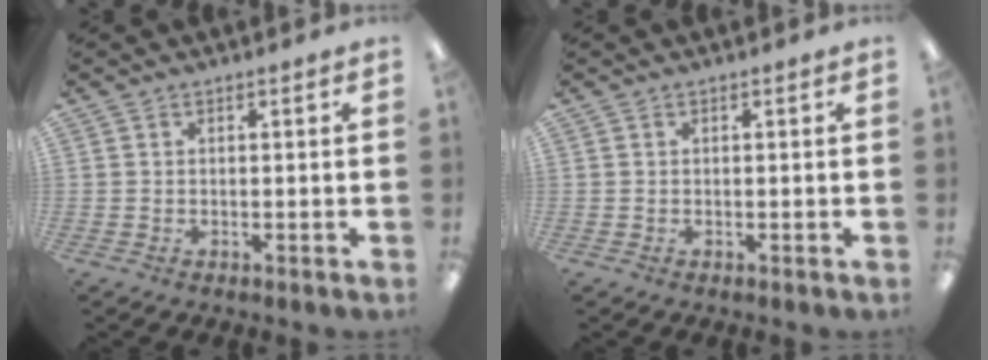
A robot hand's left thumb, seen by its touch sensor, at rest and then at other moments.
{"total": 0.0}